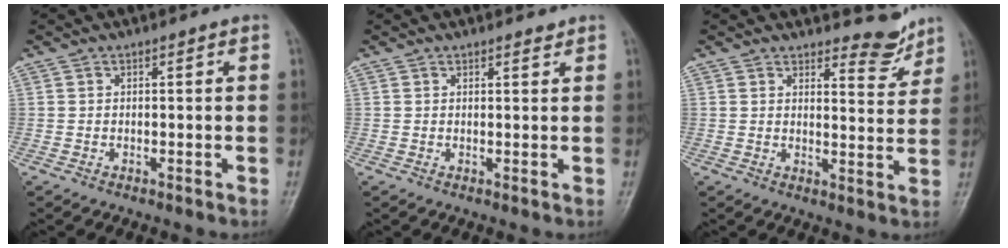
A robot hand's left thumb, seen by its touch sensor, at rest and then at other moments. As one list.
[{"total": 1.1, "force": [1.0, 0.4, 0.3], "torque": [0.000, -0.008, 0.013]}, {"total": 5.5, "force": [4.9, 2.0, 1.5], "torque": [-0.001, -0.047, 0.067]}]